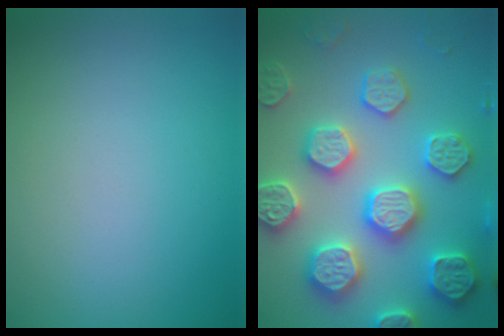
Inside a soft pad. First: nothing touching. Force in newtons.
{"total": 7.6, "press": 7.4, "slide": 1.7}